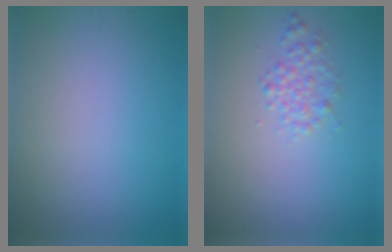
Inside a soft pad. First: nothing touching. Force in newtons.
{"total": 1.8, "press": 1.8, "slide": 0.0}